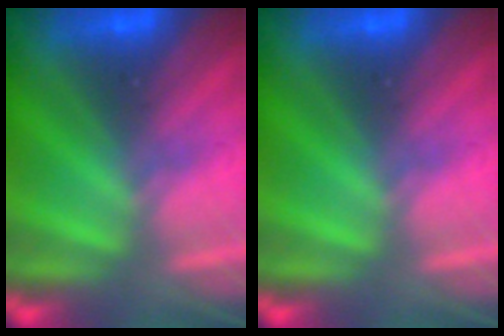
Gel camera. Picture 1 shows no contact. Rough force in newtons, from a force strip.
{"total": 0.0}